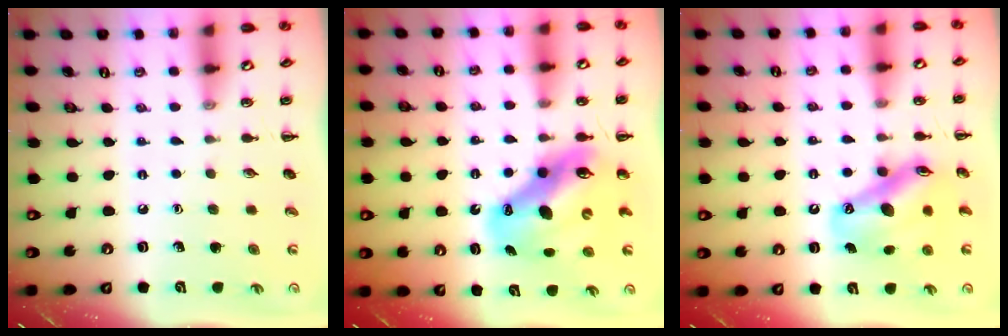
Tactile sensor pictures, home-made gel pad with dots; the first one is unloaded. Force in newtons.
{"total": 12.9, "press": 12.4, "slide": 3.8}
{"total": 13.4, "press": 12.9, "slide": 3.6}